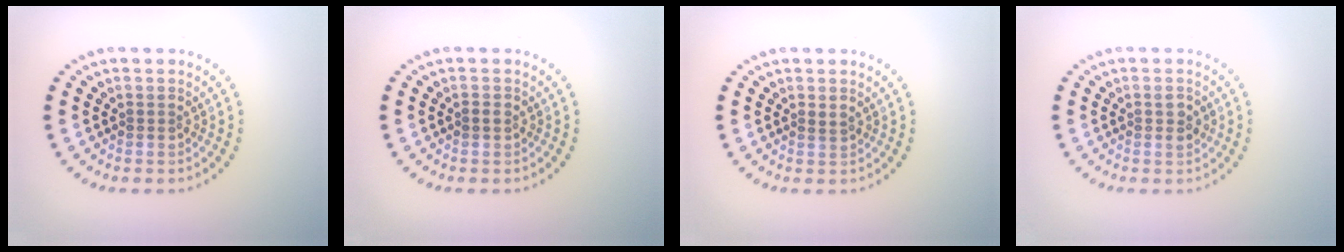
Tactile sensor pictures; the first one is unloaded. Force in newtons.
{"total": 0.8, "press": 0.8, "slide": 0.3}
{"total": 0.7, "press": 0.6, "slide": 0.3}
{"total": 1.4, "press": 1.4, "slide": 0.3}